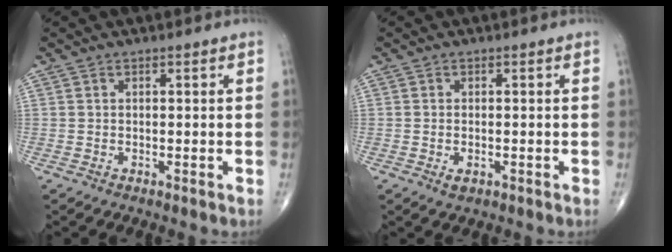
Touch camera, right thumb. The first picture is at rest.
{"total": 1.8, "force": [-0.7, 1.0, 1.4], "torque": [-0.025, 0.000, -0.008]}